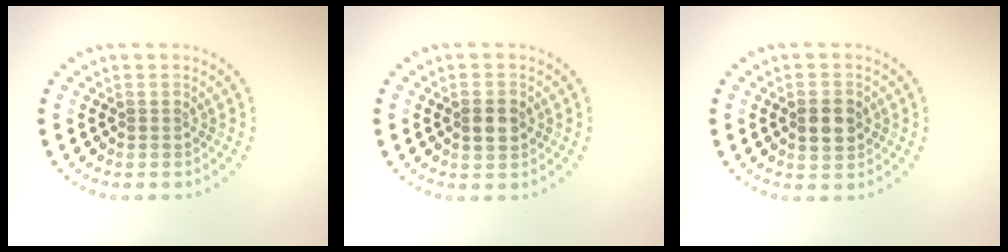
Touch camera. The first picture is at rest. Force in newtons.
{"total": 2.4, "press": 2.4, "slide": 0.2}
{"total": 2.6, "press": 2.6, "slide": 0.2}